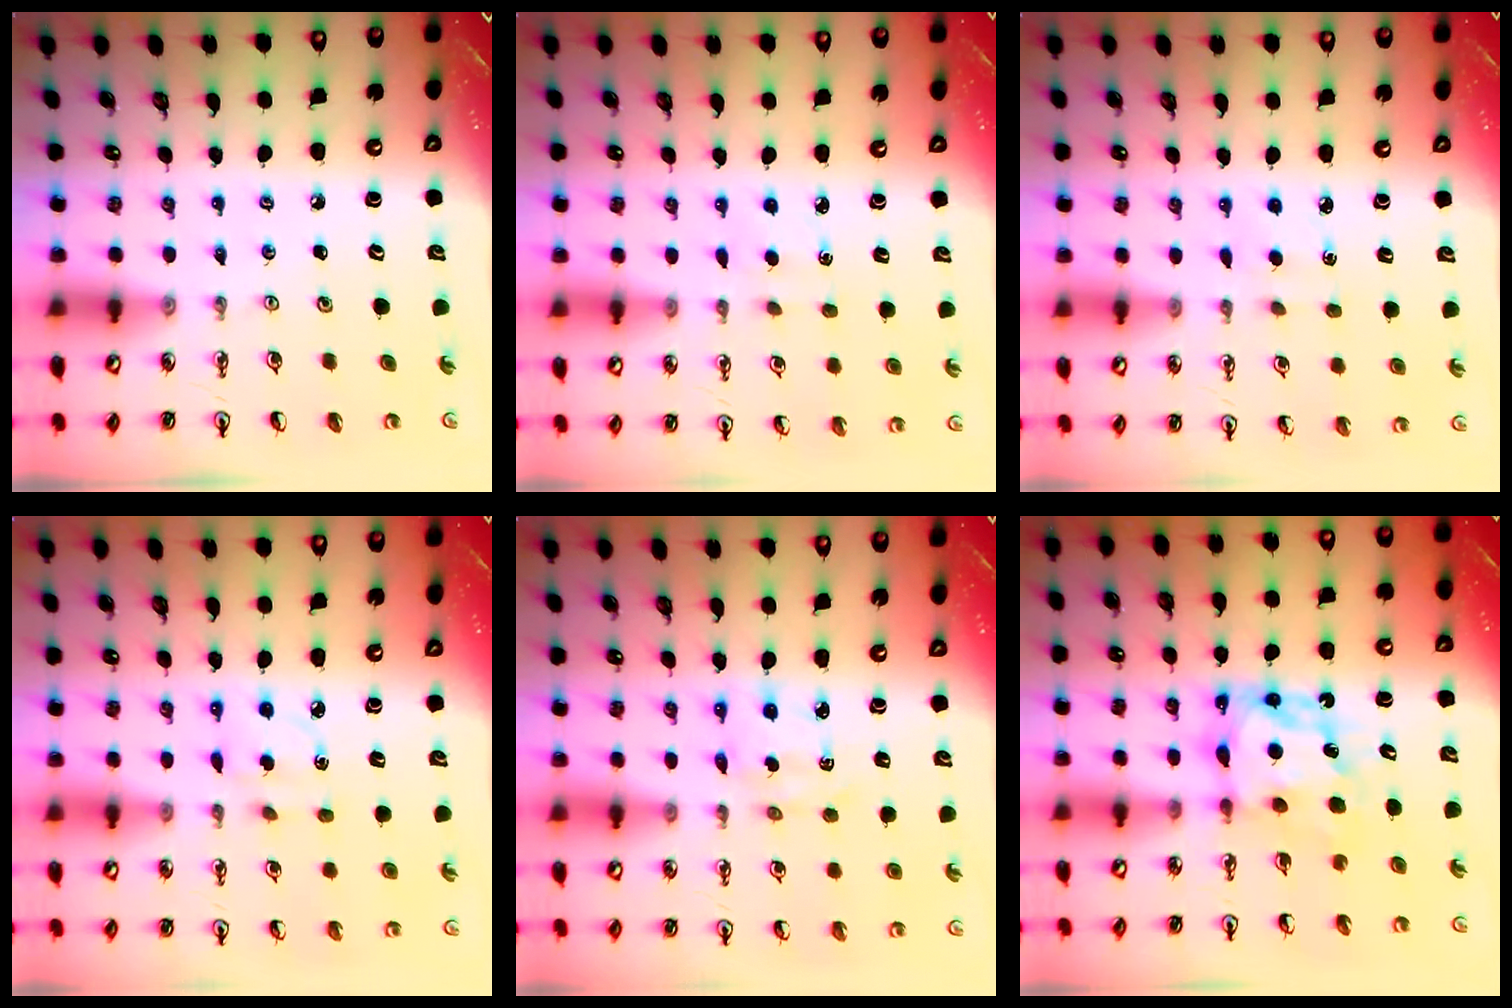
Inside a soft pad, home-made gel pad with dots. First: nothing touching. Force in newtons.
{"total": 2.7, "press": 2.6, "slide": 0.3}
{"total": 2.7, "press": 2.6, "slide": 0.3}
{"total": 2.3, "press": 2.3, "slide": 0.2}
{"total": 2.7, "press": 2.7, "slide": 0.0}
{"total": 7.6, "press": 7.6, "slide": 0.8}